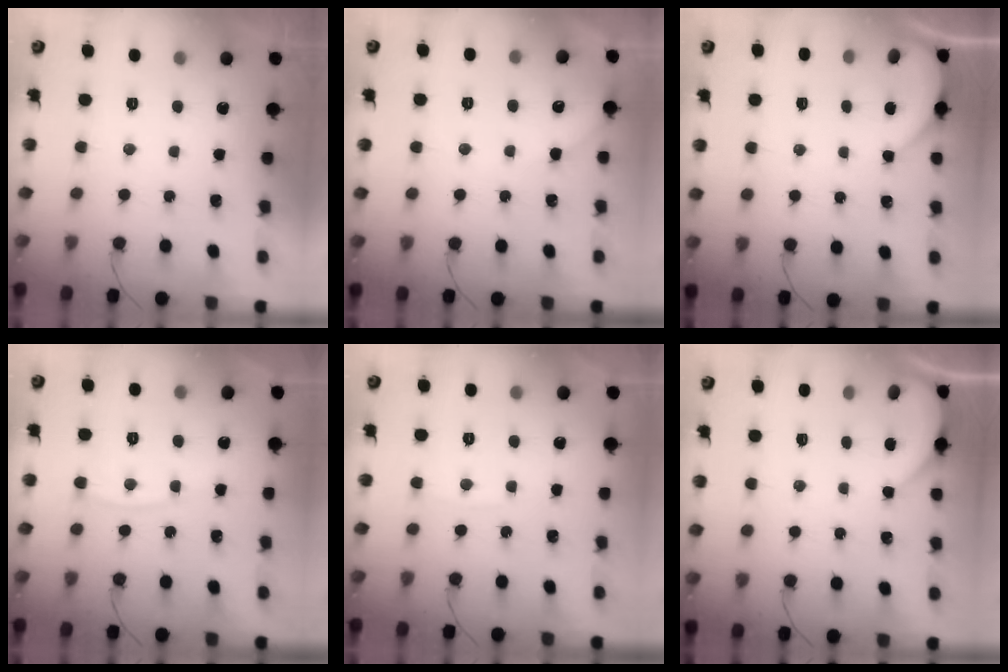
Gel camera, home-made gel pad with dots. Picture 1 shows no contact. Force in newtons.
{"total": 3.3, "press": 3.2, "slide": 0.5}
{"total": 2.7, "press": 2.7, "slide": 0.1}
{"total": 5.9, "press": 5.9, "slide": 0.7}
{"total": 2.7, "press": 2.7, "slide": 0.4}
{"total": 2.7, "press": 2.7, "slide": 0.1}